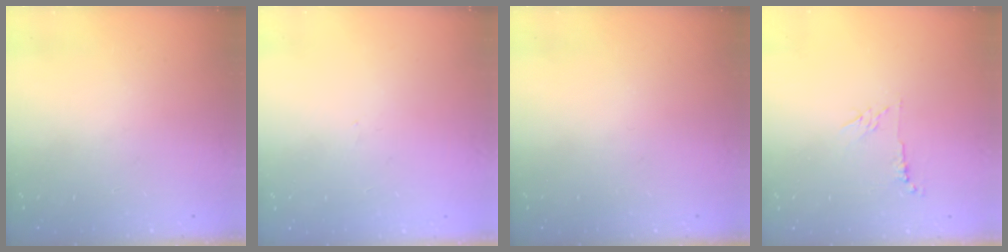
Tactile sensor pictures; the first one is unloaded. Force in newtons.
{"total": 0.0}
{"total": 0.0}
{"total": 5.5, "press": 5.5, "slide": 0.7}